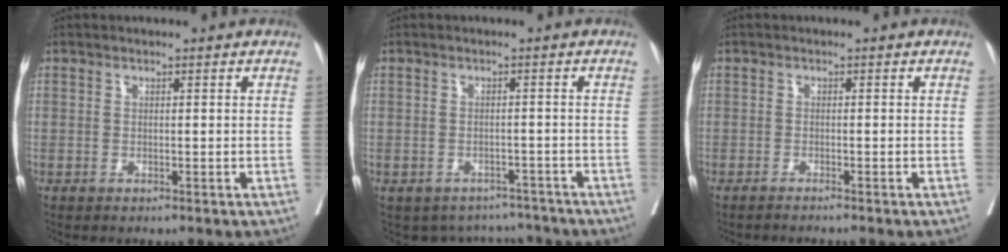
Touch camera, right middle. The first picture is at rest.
{"total": 5.8, "force": [-5.2, 2.6, -0.4], "torque": [0.020, 0.022, -0.064]}
{"total": 2.8, "force": [-2.5, -0.3, 1.3], "torque": [-0.014, 0.001, -0.032]}